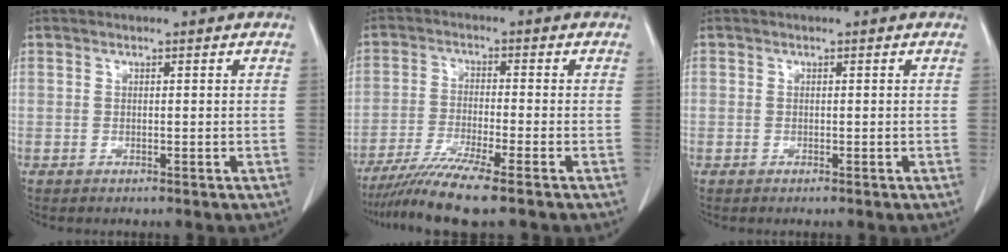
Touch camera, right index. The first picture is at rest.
{"total": 8.9, "force": [-6.9, -0.8, 5.6], "torque": [-0.097, -0.029, -0.119]}
{"total": 0.0}